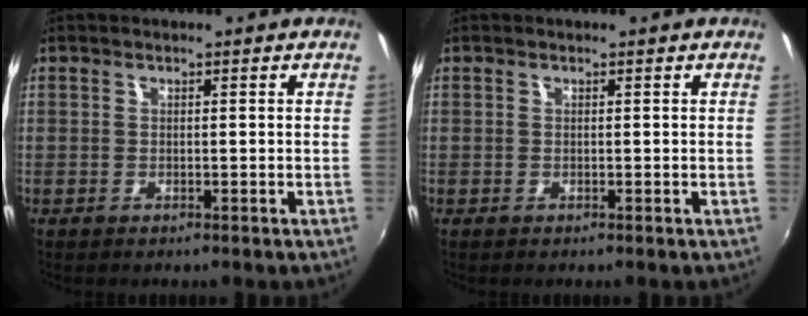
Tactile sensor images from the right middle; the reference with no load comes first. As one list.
[{"total": 0.0}]